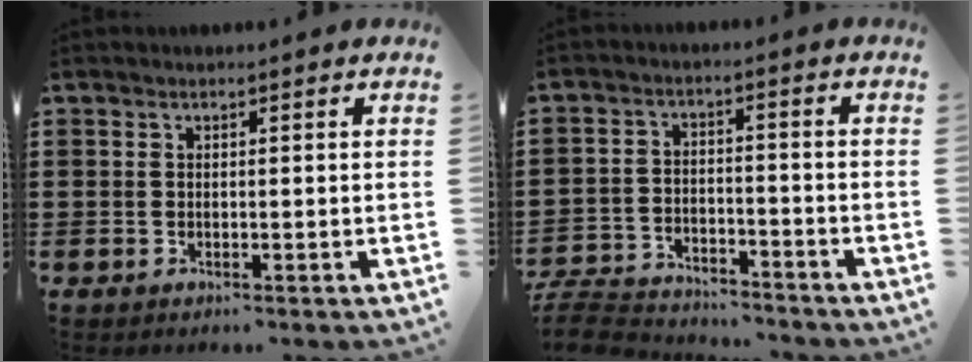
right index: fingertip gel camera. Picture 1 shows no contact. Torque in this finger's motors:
{"motor_torque": [-1.85, 0.29, -1.05, -0.21]}